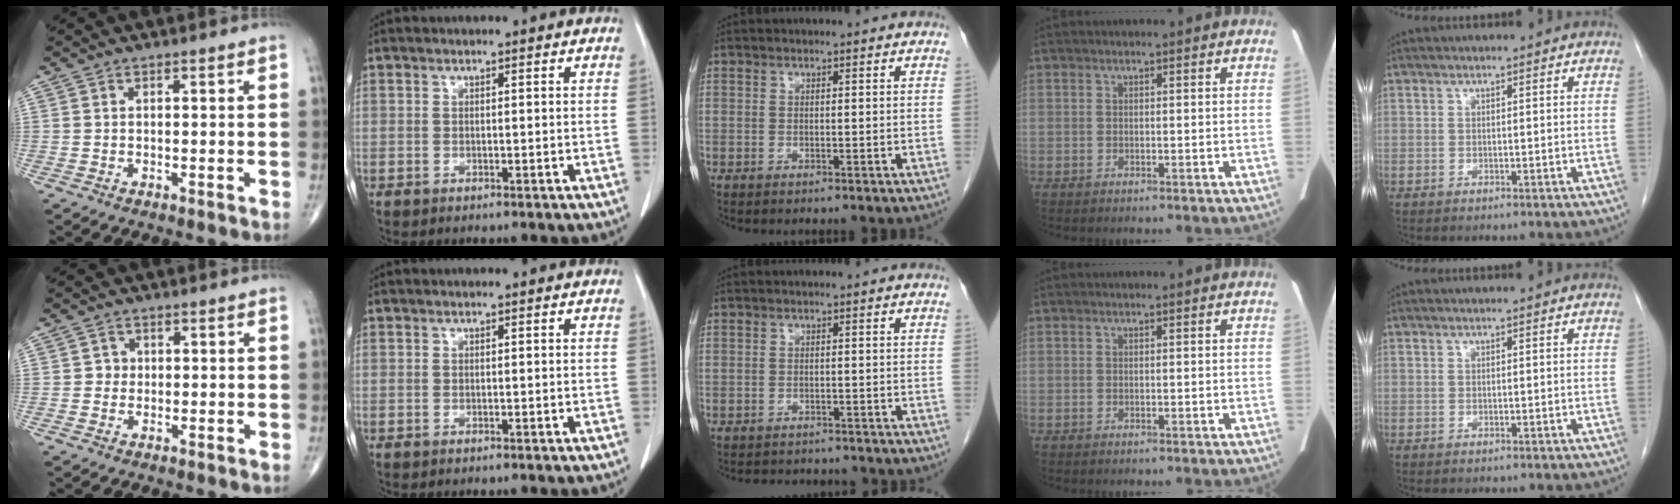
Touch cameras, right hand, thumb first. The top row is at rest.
{"thumb": {"total": 1.9, "force": [0.0, 1.8, 0.5], "torque": [0.005, 0.006, -0.005]}, "middle": {"total": 4.6, "force": [-4.2, 1.7, 0.6], "torque": [-0.005, 0.000, -0.056]}}